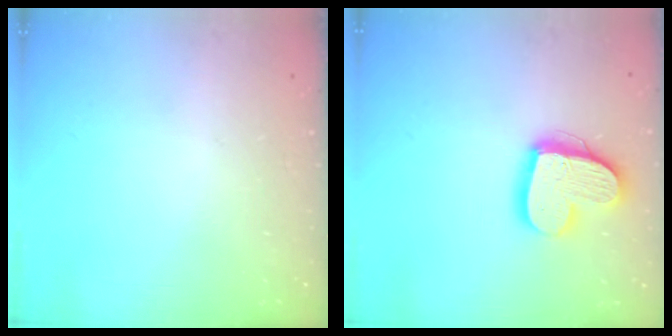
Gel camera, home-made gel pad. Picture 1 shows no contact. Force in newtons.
{"total": 15.6, "press": 15.5, "slide": 1.4}